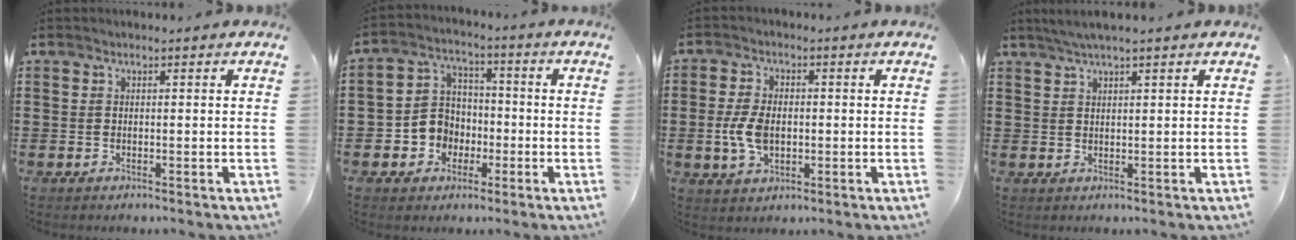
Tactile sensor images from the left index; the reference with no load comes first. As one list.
[{"total": 6.3, "force": [-1.7, 5.8, 1.8], "torque": [-0.064, 0.013, -0.035]}, {"total": 6.1, "force": [-0.5, 3.7, 4.8], "torque": [-0.116, -0.001, -0.015]}, {"total": 2.2, "force": [1.7, -0.1, 1.3], "torque": [-0.027, 0.003, 0.031]}]